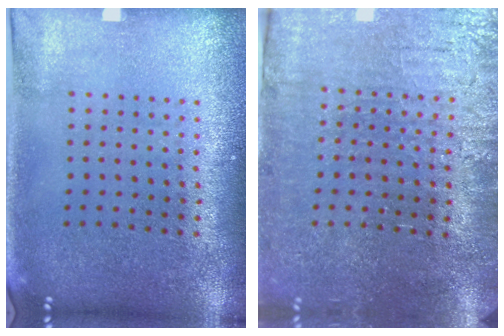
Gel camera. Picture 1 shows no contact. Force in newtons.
{"total": 3.7, "press": 3.4, "slide": 1.3}